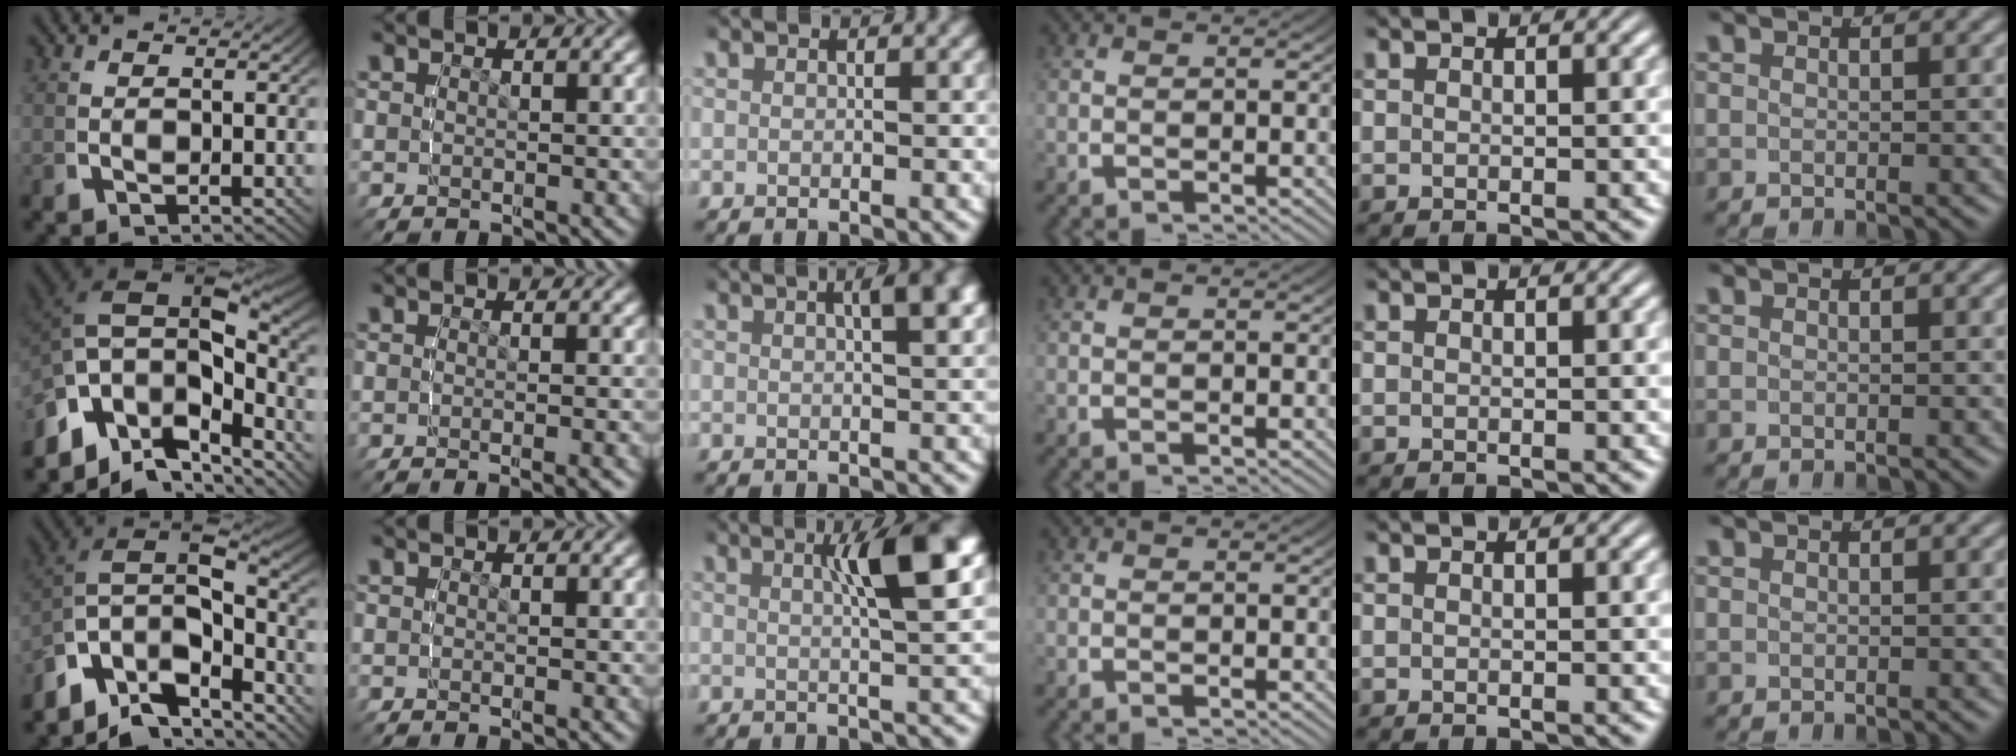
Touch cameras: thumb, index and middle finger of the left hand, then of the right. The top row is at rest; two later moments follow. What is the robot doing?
{"motion": "lift_and_place", "object": "air blower"}